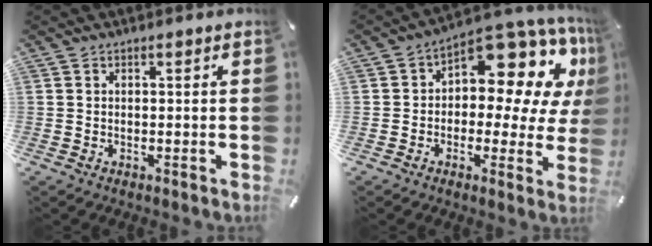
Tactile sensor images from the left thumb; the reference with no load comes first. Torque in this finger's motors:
{"motor_torque": [1.98, 1.98, 0.63, 0.21, 0.17]}